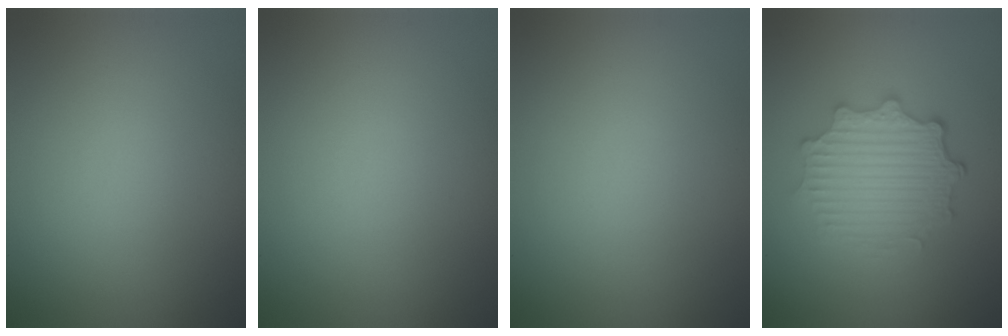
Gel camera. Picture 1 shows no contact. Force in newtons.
{"total": 0.0}
{"total": 0.0}
{"total": 4.9, "press": 3.8, "slide": 3.1}